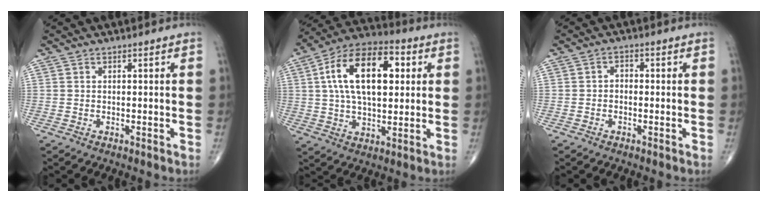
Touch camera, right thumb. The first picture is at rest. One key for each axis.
{"total": 18.6, "fx": 4.0, "fy": 10.0, "fz": 15.1, "tx": -0.241, "ty": 0.016, "tz": 0.060}
{"total": 1.8, "fx": -0.4, "fy": 1.4, "fz": 1.2, "tx": -0.007, "ty": 0.011, "tz": -0.014}